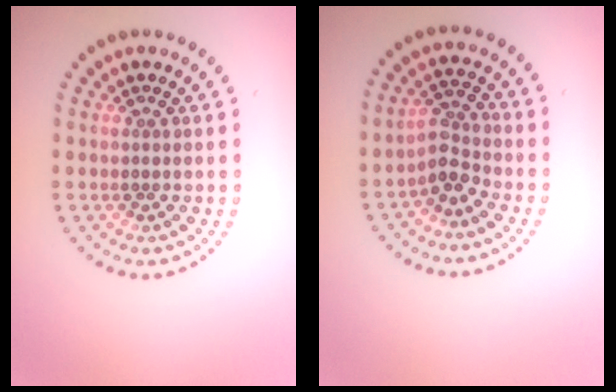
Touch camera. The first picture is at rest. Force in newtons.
{"total": 2.5, "press": 1.9, "slide": 1.6}